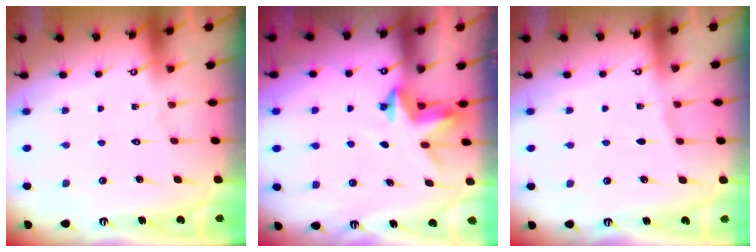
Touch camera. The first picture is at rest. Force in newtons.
{"total": 3.4, "press": 3.4, "slide": 0.2}
{"total": 2.2, "press": 2.2, "slide": 0.4}